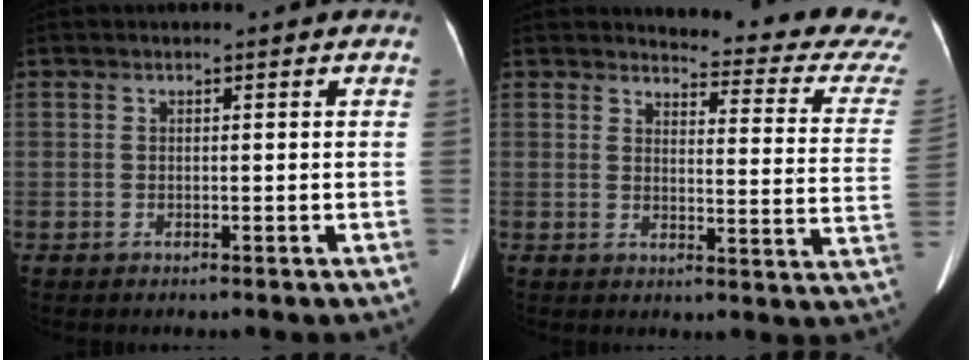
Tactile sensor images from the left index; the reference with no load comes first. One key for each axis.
{"total": 16.1, "fx": 15.9, "fy": 0.1, "fz": 2.8, "tx": -0.020, "ty": -0.124, "tz": 0.151}